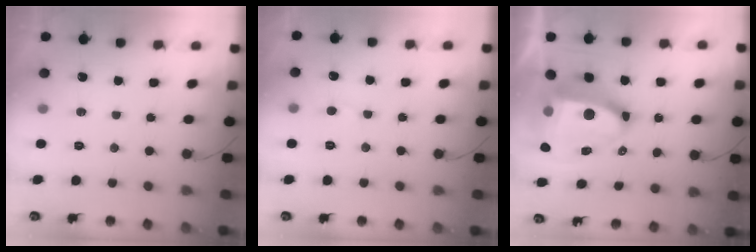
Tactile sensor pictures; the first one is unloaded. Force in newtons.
{"total": 5.1, "press": 5.1, "slide": 0.5}
{"total": 18.4, "press": 18.3, "slide": 2.1}